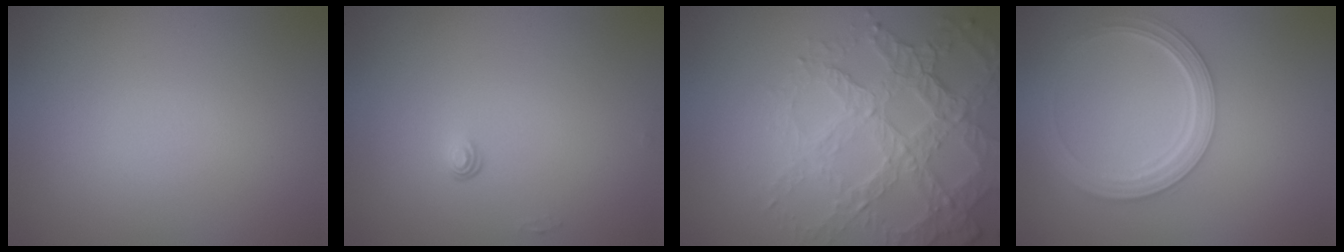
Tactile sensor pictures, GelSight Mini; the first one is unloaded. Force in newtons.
{"total": 0.6, "press": 0.4, "slide": 0.5}
{"total": 7.5, "press": 5.2, "slide": 5.4}
{"total": 4.7, "press": 3.6, "slide": 2.9}